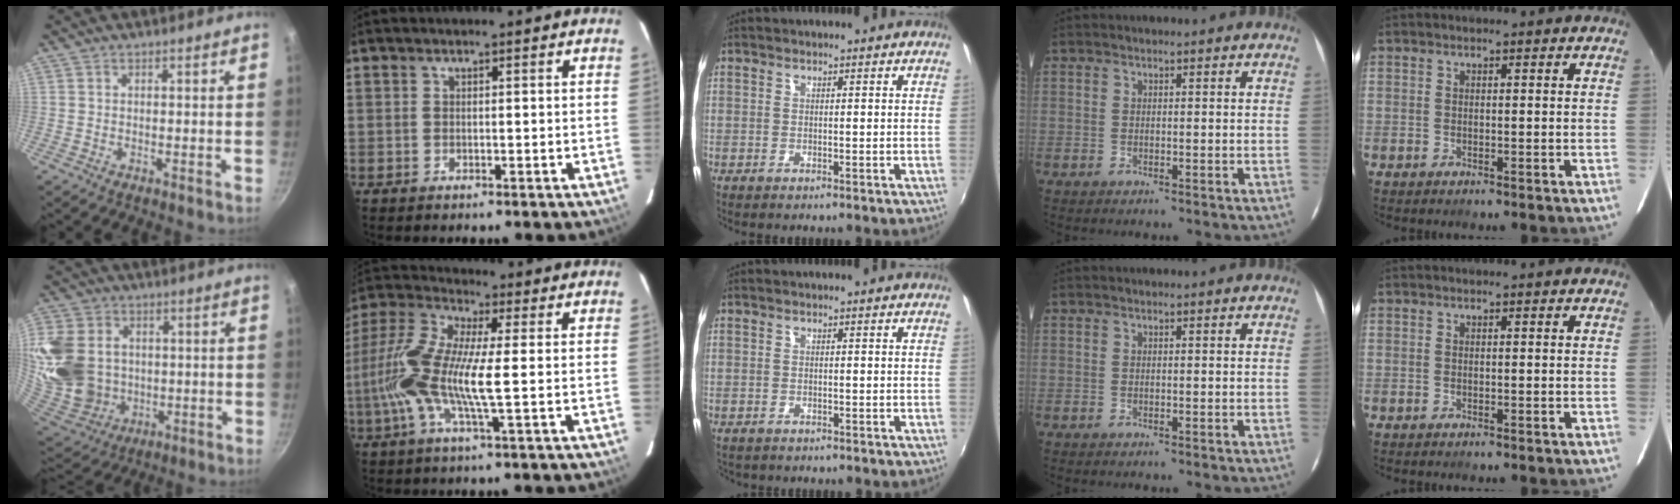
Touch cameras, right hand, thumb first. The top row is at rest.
{"thumb": {"total": 20.7, "force": [1.4, 16.8, 12.1], "torque": [-0.261, 0.004, 0.044]}, "index": {"total": 14.0, "force": [-1.3, 1.8, 13.8], "torque": [-0.281, 0.002, -0.037]}, "middle": {"total": 1.1, "force": [-0.9, 0.6, 0.1], "torque": [-0.008, 0.000, -0.012]}}